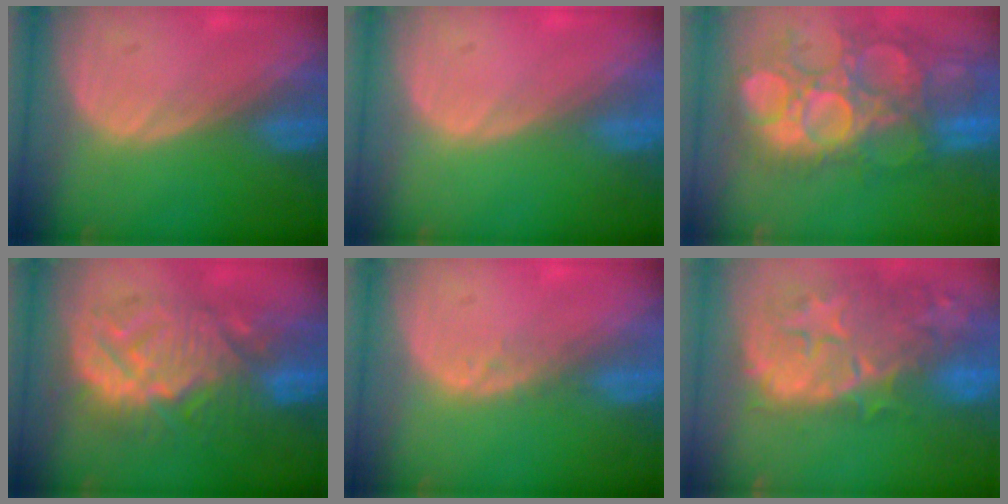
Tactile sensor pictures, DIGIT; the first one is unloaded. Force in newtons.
{"total": 0.0}
{"total": 13.8, "press": 12.5, "slide": 5.8}
{"total": 11.0, "press": 10.9, "slide": 0.8}
{"total": 1.3, "press": 1.3, "slide": 0.2}
{"total": 14.7, "press": 11.8, "slide": 8.7}